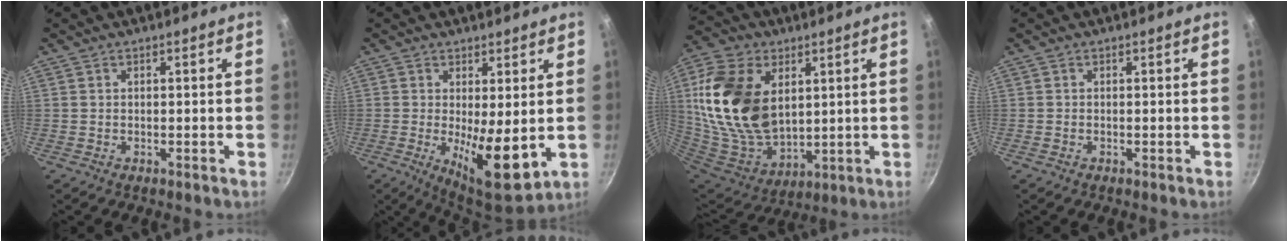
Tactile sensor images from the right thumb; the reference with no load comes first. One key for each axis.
{"total": 10.4, "fx": -0.3, "fy": 3.4, "fz": 9.8, "tx": -0.140, "ty": -0.027, "tz": 0.004}
{"total": 23.0, "fx": 5.6, "fy": 14.8, "fz": 16.7, "tx": -0.307, "ty": -0.025, "tz": 0.116}
{"total": 0.0}